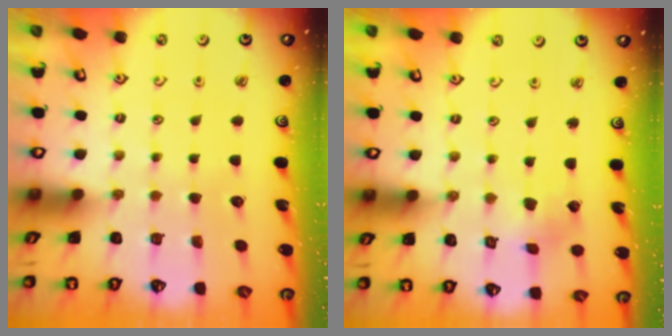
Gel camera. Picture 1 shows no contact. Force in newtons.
{"total": 1.6, "press": 1.6, "slide": 0.2}